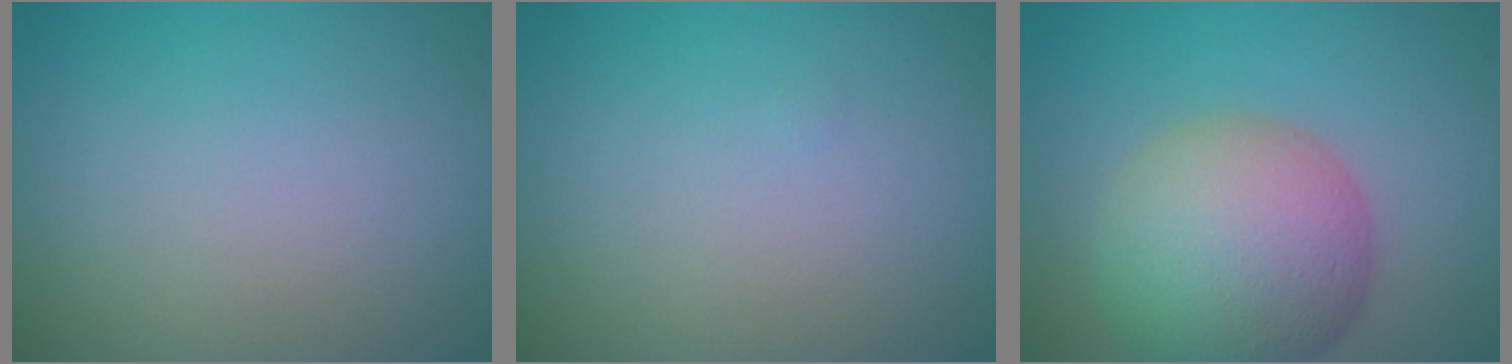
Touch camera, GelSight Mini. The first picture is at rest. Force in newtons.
{"total": 0.0}
{"total": 9.4, "press": 9.4, "slide": 0.7}